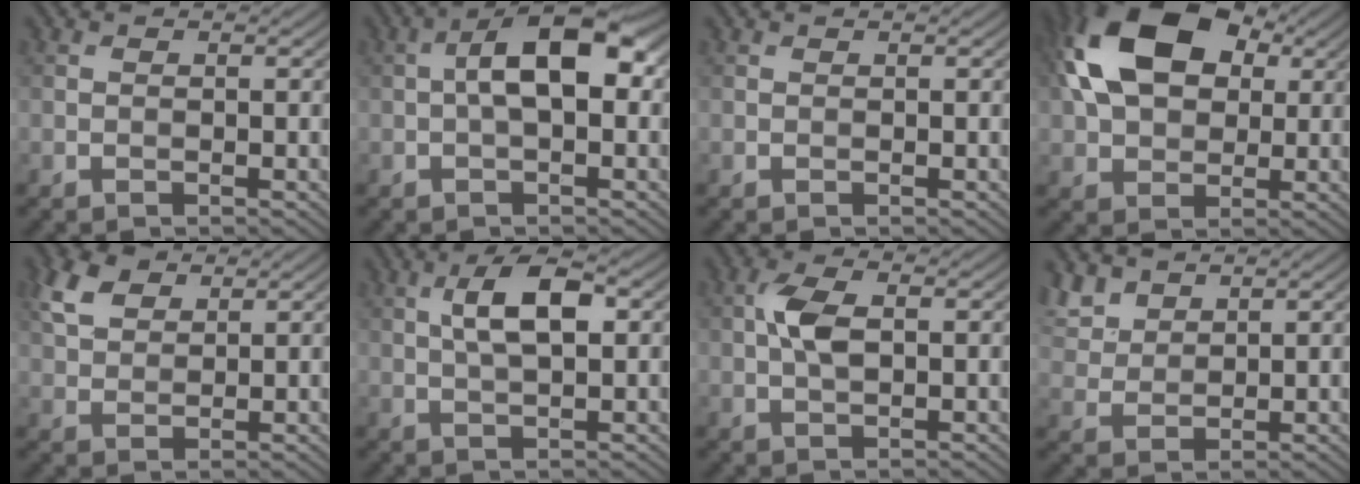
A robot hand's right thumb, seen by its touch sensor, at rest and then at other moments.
{"total": 7.7, "force": [0.4, 3.4, 6.9], "torque": [-0.121, 0.018, -0.003]}
{"total": 0.0}
{"total": 15.5, "force": [4.5, 10.1, 10.8], "torque": [-0.227, 0.024, 0.075]}
{"total": 4.9, "force": [2.8, 2.8, 2.8], "torque": [-0.071, 0.008, 0.057]}
{"total": 5.9, "force": [1.4, 2.1, 5.4], "torque": [-0.104, 0.011, 0.024]}
{"total": 4.0, "force": [0.4, 1.9, 3.5], "torque": [-0.082, 0.007, 0.003]}
{"total": 5.2, "force": [3.7, 2.7, 2.3], "torque": [-0.071, 0.006, 0.081]}